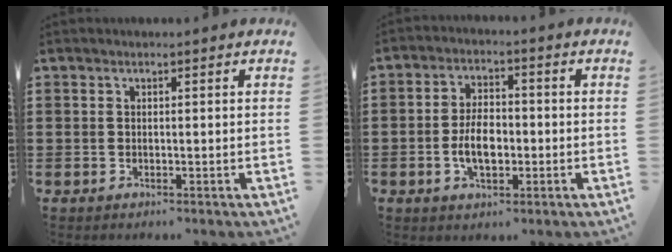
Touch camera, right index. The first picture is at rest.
{"total": 5.9, "force": [-1.1, 3.3, 4.8], "torque": [-0.091, 0.000, -0.024]}